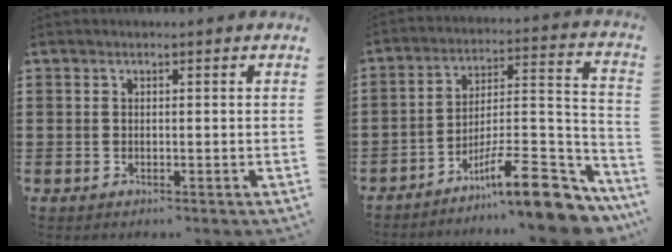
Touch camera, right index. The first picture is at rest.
{"total": 13.1, "force": [-9.4, 2.6, 8.7], "torque": [-0.109, 0.029, -0.164]}